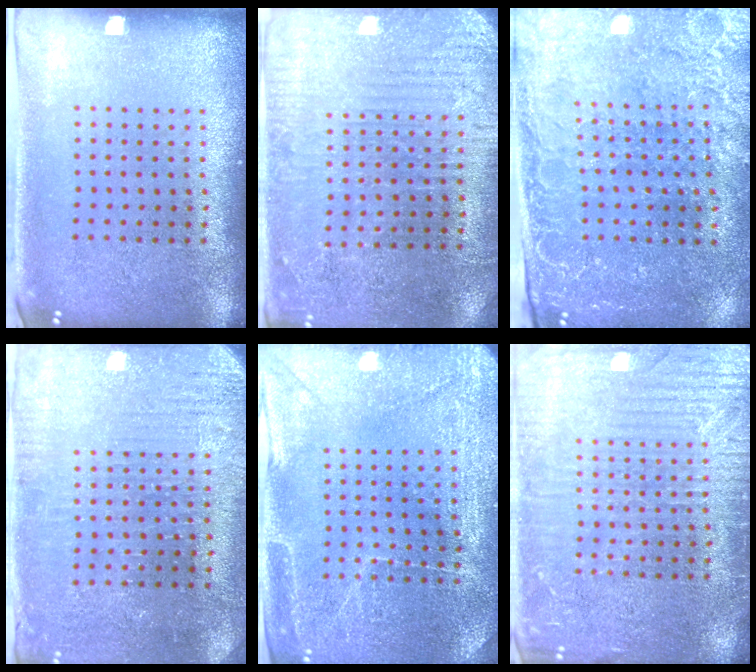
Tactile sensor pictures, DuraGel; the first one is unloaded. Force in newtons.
{"total": 2.9, "press": 2.8, "slide": 0.6}
{"total": 2.9, "press": 2.8, "slide": 0.8}
{"total": 3.0, "press": 2.8, "slide": 0.8}
{"total": 2.9, "press": 2.9, "slide": 0.2}
{"total": 5.1, "press": 5.1, "slide": 0.7}